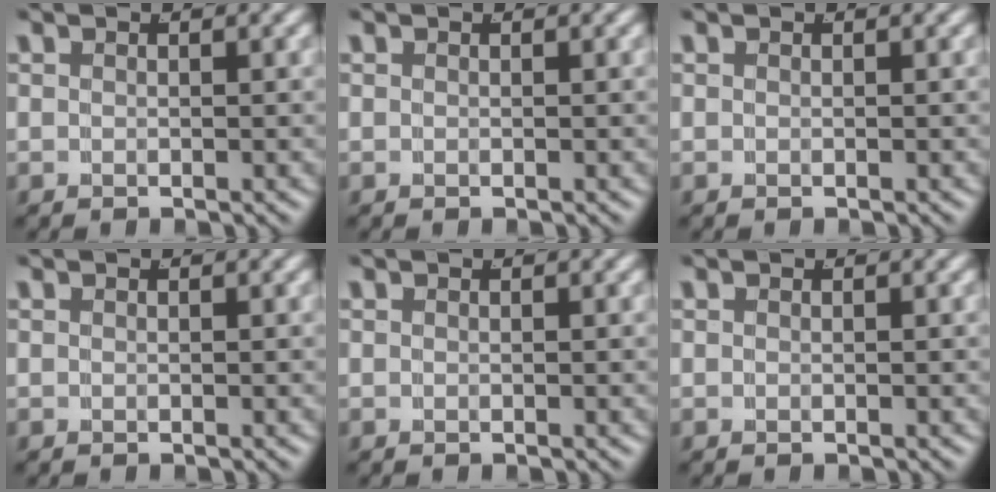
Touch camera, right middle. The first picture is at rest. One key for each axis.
{"total": 0.0}
{"total": 0.0}
{"total": 0.0}
{"total": 0.0}
{"total": 0.0}